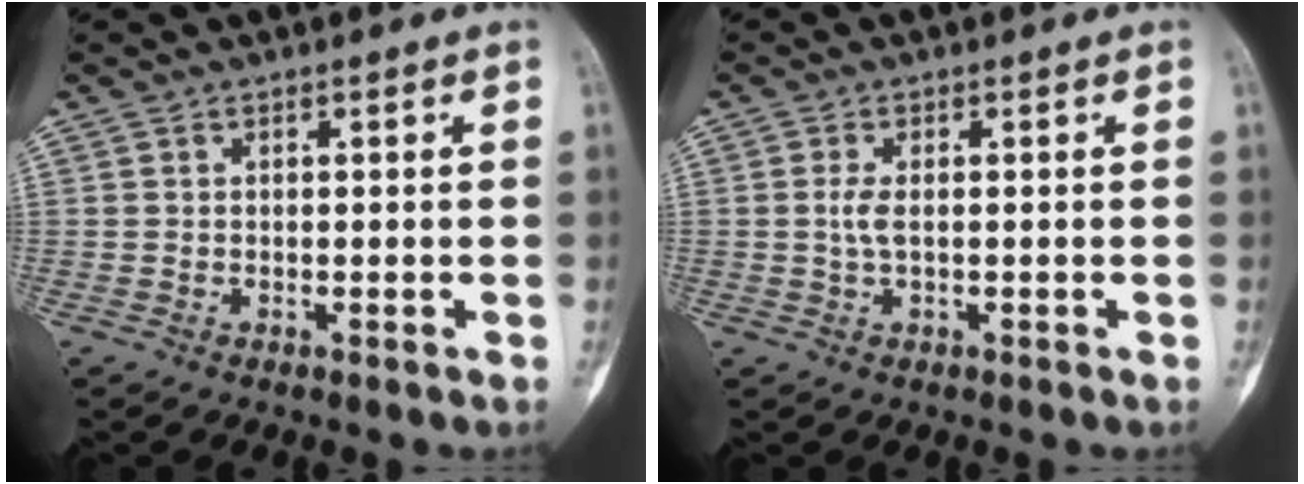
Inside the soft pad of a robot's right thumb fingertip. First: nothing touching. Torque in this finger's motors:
{"motor_torque": [1.01, -0.69, -0.04, -0.80, -0.01]}